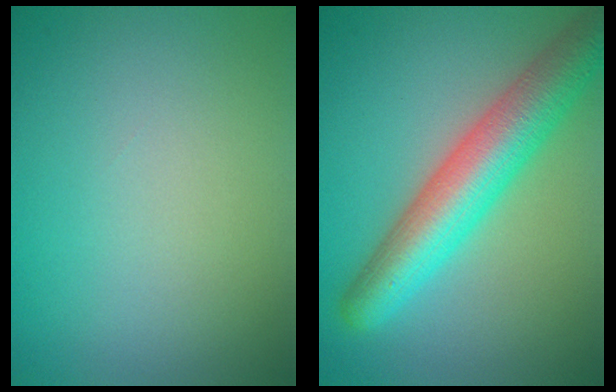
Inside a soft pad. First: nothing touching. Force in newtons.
{"total": 7.4, "press": 7.4, "slide": 0.2}